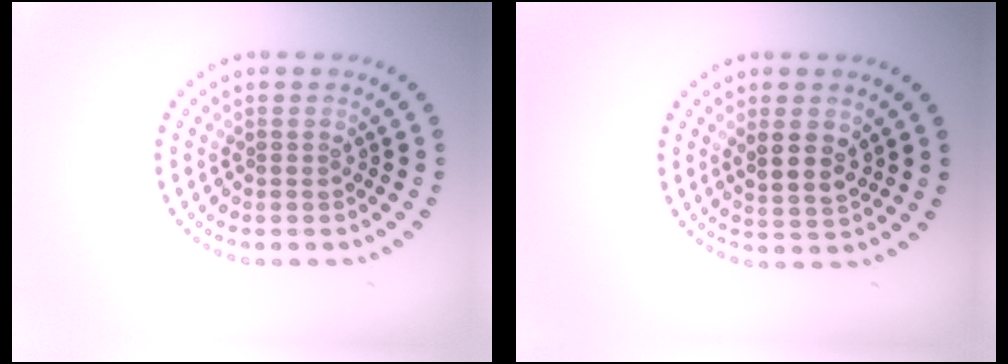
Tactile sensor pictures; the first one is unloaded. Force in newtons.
{"total": 2.9, "press": 2.7, "slide": 1.0}